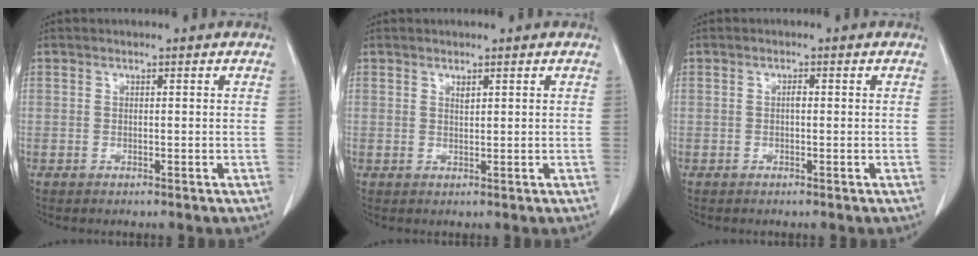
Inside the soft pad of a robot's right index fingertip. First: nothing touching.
{"total": 0.8, "force": [0.6, 0.2, 0.6], "torque": [-0.014, -0.003, 0.013]}
{"total": 0.7, "force": [0.0, 0.3, 0.7], "torque": [-0.013, 0.002, -0.001]}